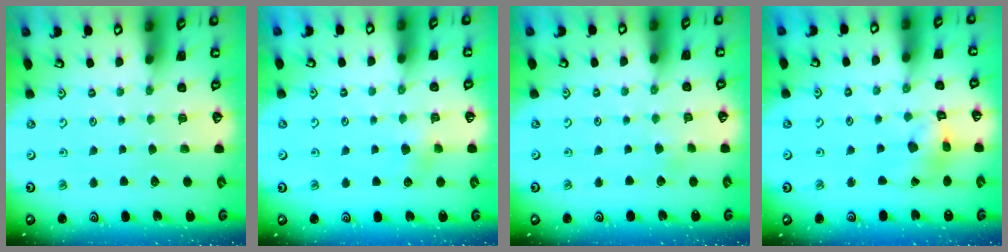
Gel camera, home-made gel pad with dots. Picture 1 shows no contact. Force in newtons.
{"total": 3.9, "press": 3.8, "slide": 0.5}
{"total": 1.7, "press": 1.7, "slide": 0.1}
{"total": 8.3, "press": 8.3, "slide": 0.9}